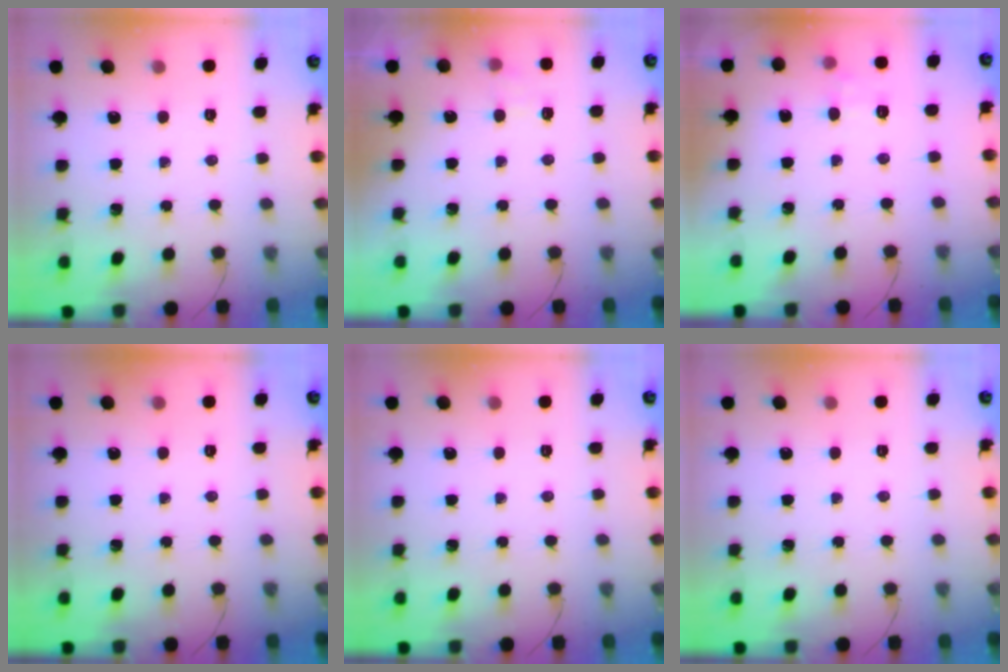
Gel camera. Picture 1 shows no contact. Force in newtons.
{"total": 4.4, "press": 4.0, "slide": 1.6}
{"total": 4.3, "press": 3.9, "slide": 1.8}
{"total": 0.0}
{"total": 0.0}
{"total": 0.0}